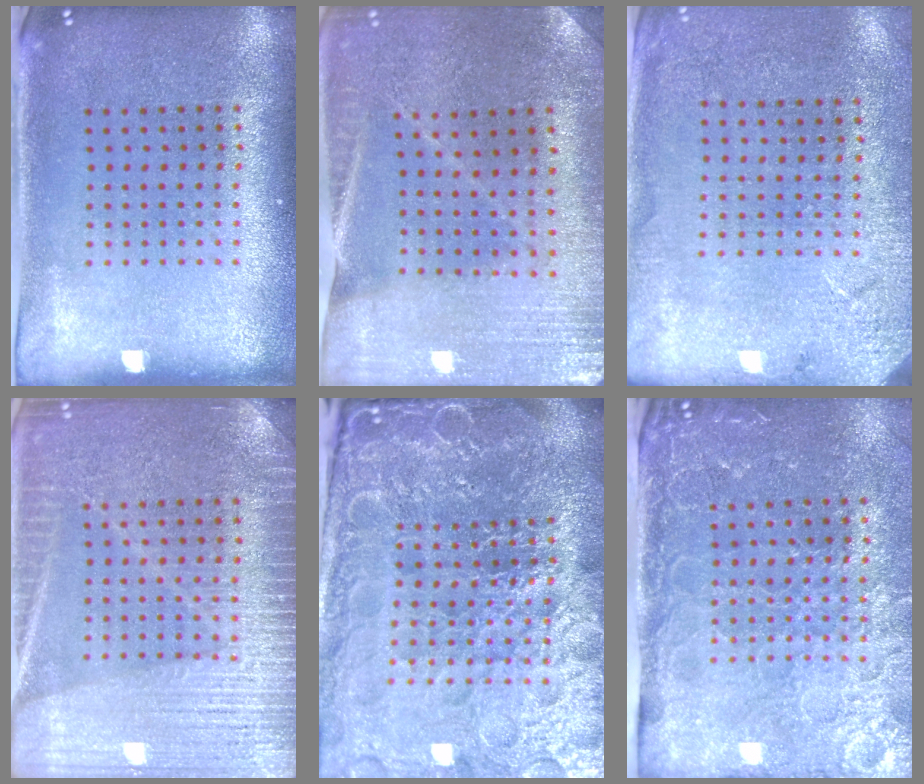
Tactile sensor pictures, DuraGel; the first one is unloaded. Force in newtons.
{"total": 0.9, "press": 0.9, "slide": 0.1}
{"total": 2.6, "press": 2.5, "slide": 0.5}
{"total": 5.6, "press": 5.5, "slide": 0.9}
{"total": 6.7, "press": 5.9, "slide": 3.1}
{"total": 4.1, "press": 3.6, "slide": 2.0}